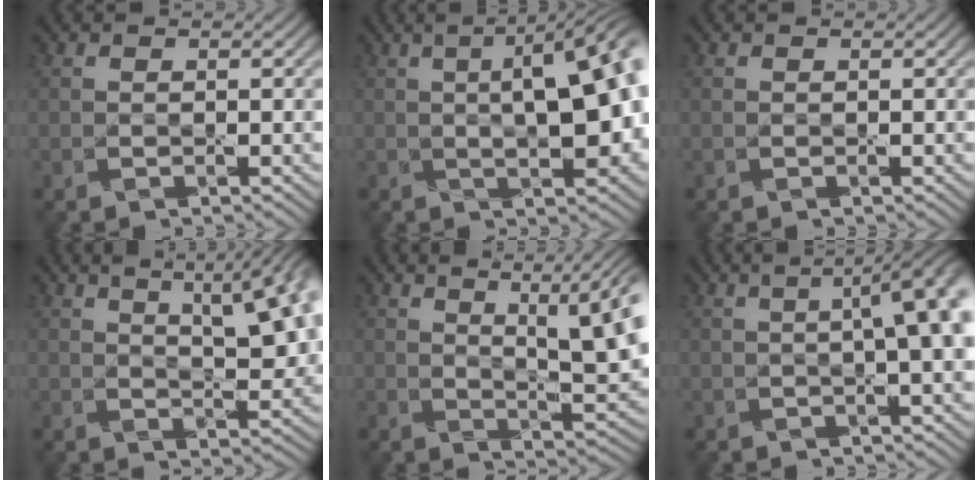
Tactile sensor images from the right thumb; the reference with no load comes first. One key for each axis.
{"total": 12.5, "fx": 0.5, "fy": 4.1, "fz": 11.8, "tx": -0.147, "ty": 0.021, "tz": -0.007}
{"total": 0.0}
{"total": 10.4, "fx": 3.9, "fy": 3.6, "fz": 8.9, "tx": -0.115, "ty": 0.022, "tz": 0.048}
{"total": 11.2, "fx": 4.0, "fy": 3.2, "fz": 10.0, "tx": -0.146, "ty": 0.010, "tz": 0.062}
{"total": 8.1, "fx": 0.8, "fy": 2.3, "fz": 7.8, "tx": -0.082, "ty": 0.023, "tz": 0.004}